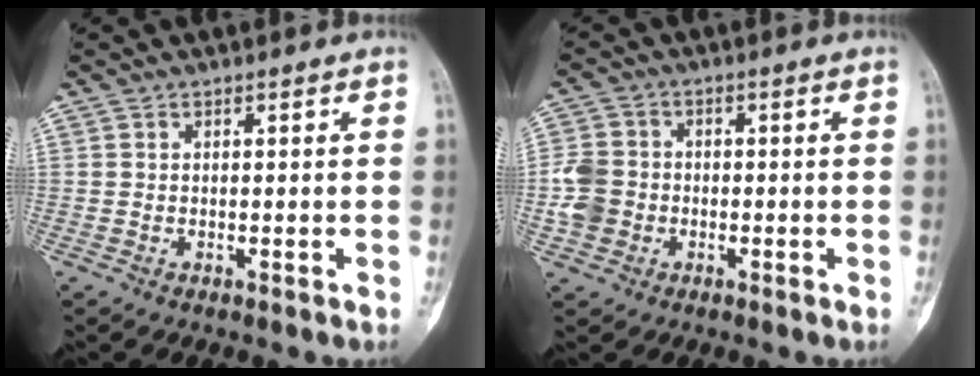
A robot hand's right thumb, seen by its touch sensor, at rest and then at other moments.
{"total": 5.9, "force": [-1.1, 5.2, 2.6], "torque": [-0.046, 0.012, -0.026]}